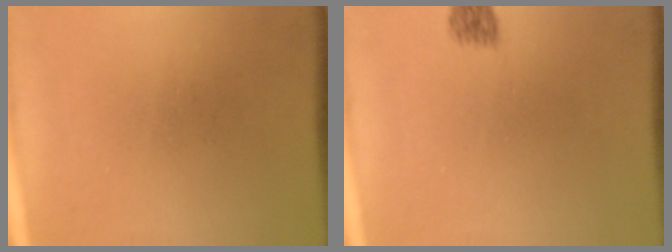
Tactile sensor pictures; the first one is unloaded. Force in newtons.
{"total": 2.1}